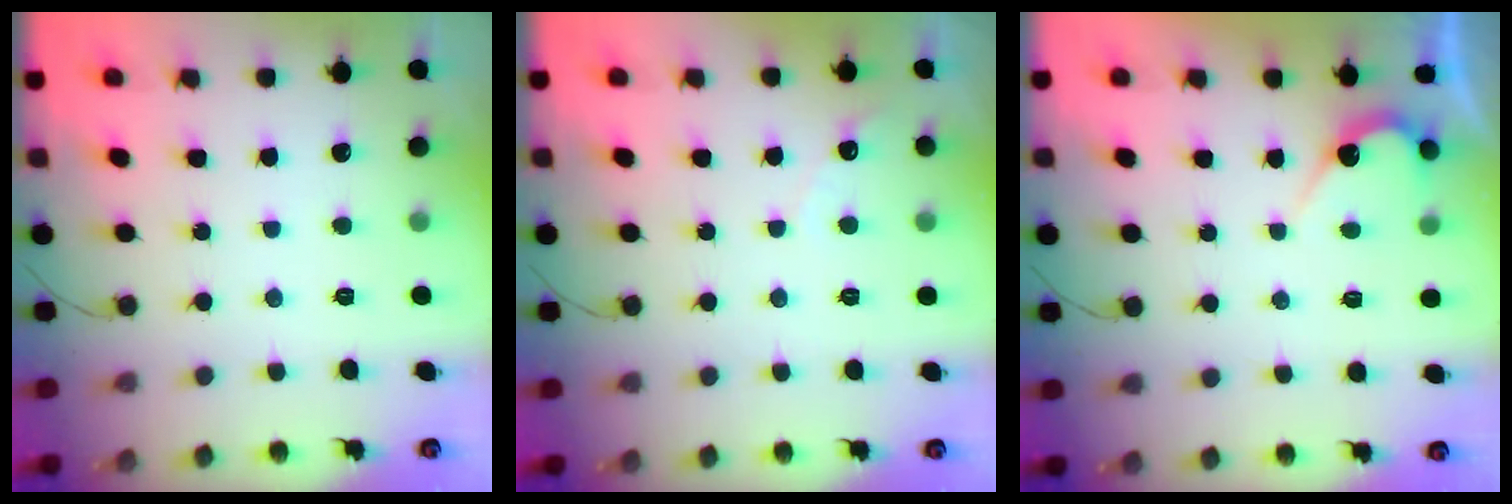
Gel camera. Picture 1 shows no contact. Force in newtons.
{"total": 2.9, "press": 2.9, "slide": 0.2}
{"total": 5.4, "press": 5.4, "slide": 0.3}